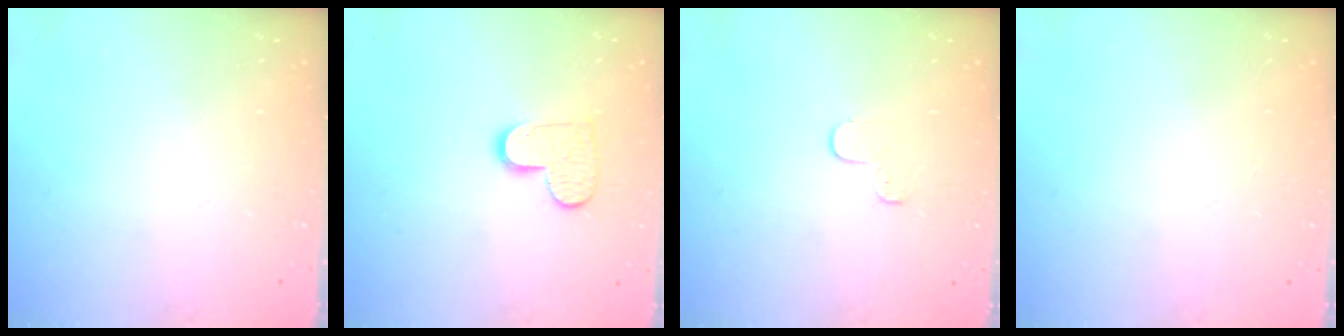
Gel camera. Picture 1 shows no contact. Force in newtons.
{"total": 8.8, "press": 8.8, "slide": 0.2}
{"total": 3.2, "press": 3.2, "slide": 0.3}
{"total": 0.6, "press": 0.6, "slide": 0.2}